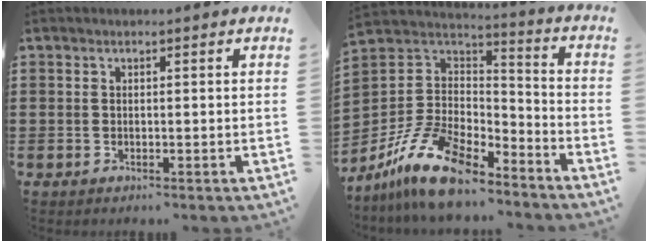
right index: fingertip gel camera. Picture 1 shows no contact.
{"total": 13.8, "force": [-10.0, 5.6, 7.6], "torque": [-0.178, 0.028, -0.191]}